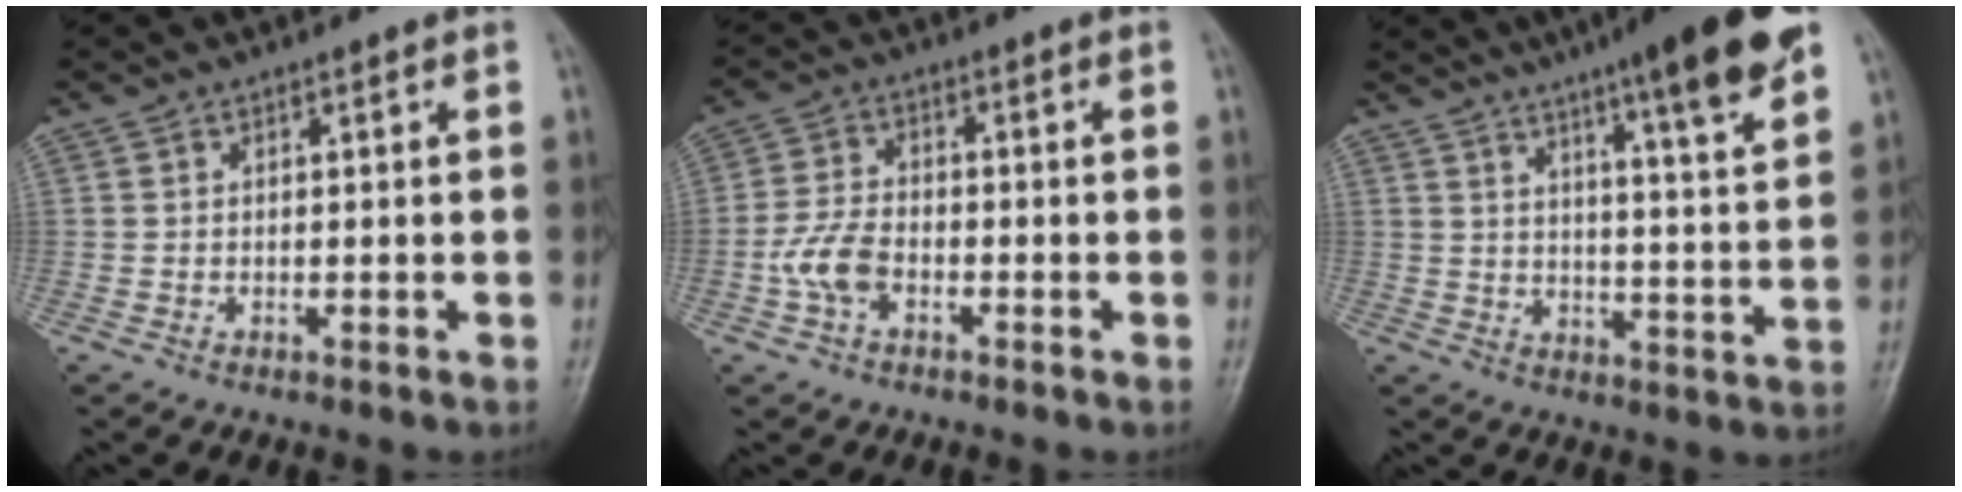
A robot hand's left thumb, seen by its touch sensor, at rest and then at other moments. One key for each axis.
{"total": 5.7, "fx": -2.3, "fy": 3.5, "fz": 4.0, "tx": -0.081, "ty": 0.017, "tz": -0.049}
{"total": 16.3, "fx": 10.1, "fy": 1.8, "fz": 12.6, "tx": -0.169, "ty": -0.044, "tz": 0.142}